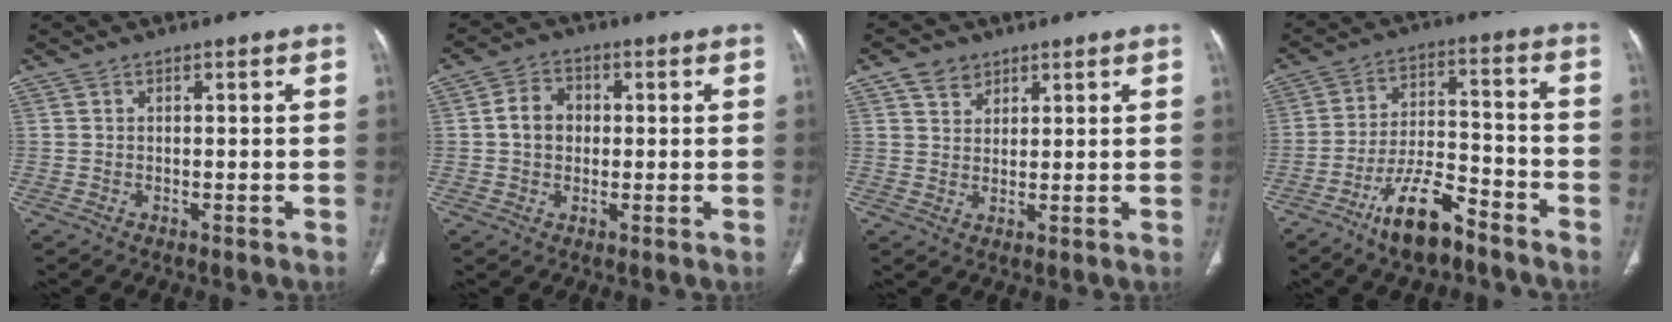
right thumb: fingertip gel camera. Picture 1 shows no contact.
{"total": 5.5, "force": [0.2, 4.5, 3.2], "torque": [-0.044, 0.014, -0.002]}
{"total": 4.2, "force": [2.6, 3.0, 1.3], "torque": [-0.009, -0.015, 0.050]}
{"total": 10.4, "force": [-7.2, 3.6, 6.5], "torque": [-0.112, 0.050, -0.129]}